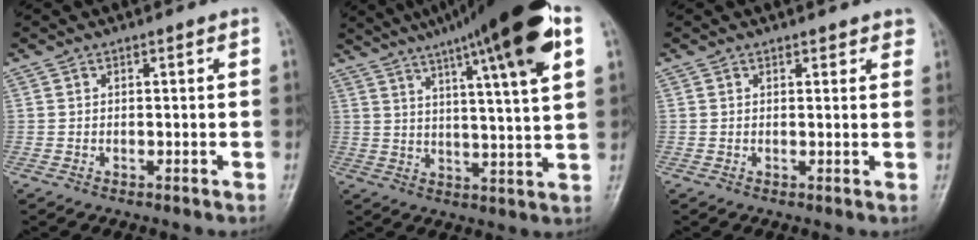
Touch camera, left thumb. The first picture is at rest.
{"total": 21.2, "force": [11.8, 2.4, 17.5], "torque": [-0.261, -0.011, 0.168]}
{"total": 1.9, "force": [1.5, 0.9, 0.6], "torque": [0.013, -0.005, 0.012]}